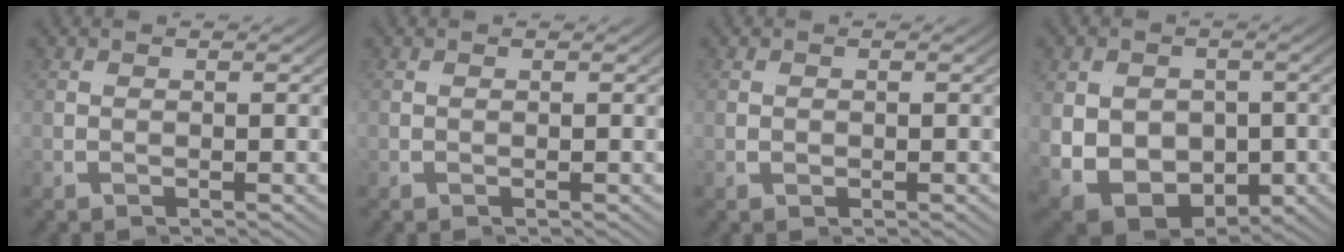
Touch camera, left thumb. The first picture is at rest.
{"total": 0.0}
{"total": 0.7, "force": [-0.1, 0.6, 0.4], "torque": [-0.007, -0.005, 0.002]}
{"total": 11.5, "force": [-1.1, 8.9, 7.3], "torque": [-0.135, -0.023, -0.017]}